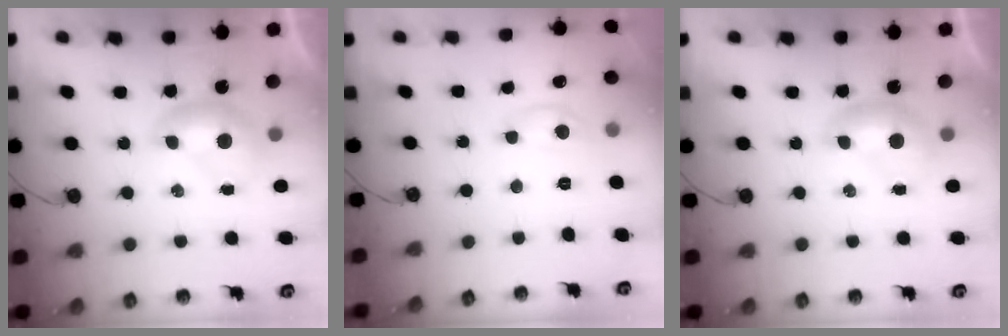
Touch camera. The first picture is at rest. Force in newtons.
{"total": 1.1, "press": 1.0, "slide": 0.2}
{"total": 0.0}